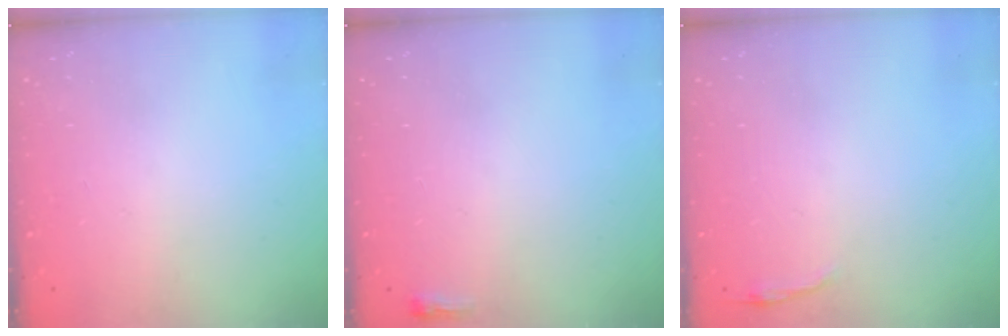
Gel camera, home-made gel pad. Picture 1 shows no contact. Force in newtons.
{"total": 2.6, "press": 2.5, "slide": 0.6}
{"total": 2.8, "press": 2.8, "slide": 0.6}